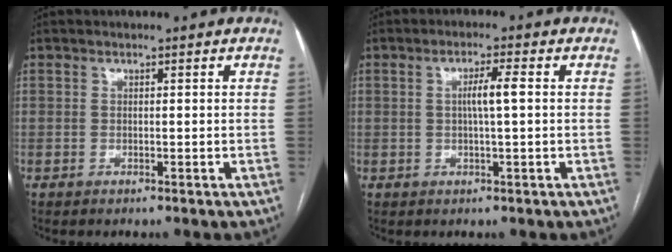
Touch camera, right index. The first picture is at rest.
{"total": 3.4, "force": [0.3, 0.1, 3.4], "torque": [-0.063, 0.001, 0.005]}